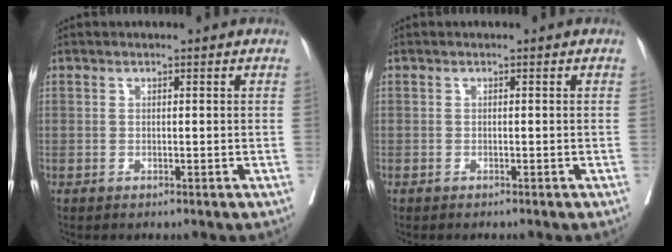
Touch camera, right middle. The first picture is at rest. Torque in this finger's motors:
{"motor_torque": [0.11, -0.09, 0.02, 0.01]}